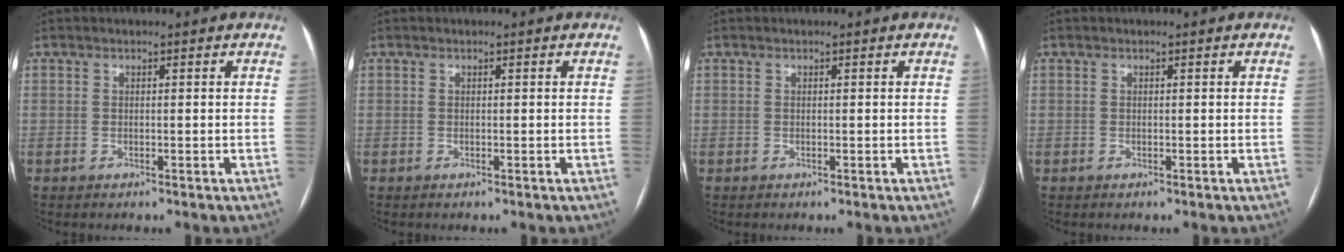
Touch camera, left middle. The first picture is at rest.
{"total": 0.0}
{"total": 0.0}
{"total": 0.0}